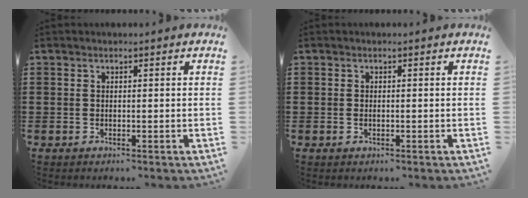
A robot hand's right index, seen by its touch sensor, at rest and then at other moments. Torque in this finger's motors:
{"motor_torque": [-0.83, 1.22, -0.01, -0.01]}